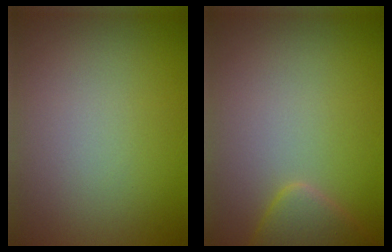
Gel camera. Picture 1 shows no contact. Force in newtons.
{"total": 2.4, "press": 2.4, "slide": 0.1}